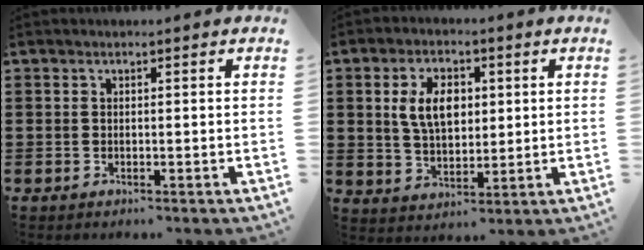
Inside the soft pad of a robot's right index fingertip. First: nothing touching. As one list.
[{"total": 7.5, "force": [1.6, 4.0, 6.1], "torque": [-0.128, 0.009, 0.022]}]